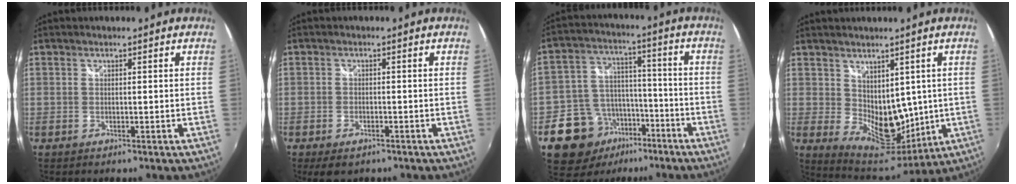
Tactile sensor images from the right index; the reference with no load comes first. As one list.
[{"total": 4.4, "force": [-3.1, 2.2, 2.3], "torque": [-0.055, -0.016, -0.048]}, {"total": 12.6, "force": [-7.5, 9.2, 4.3], "torque": [-0.100, 0.035, -0.112]}, {"total": 11.6, "force": [1.5, 8.1, 8.2], "torque": [-0.142, -0.026, 0.052]}]